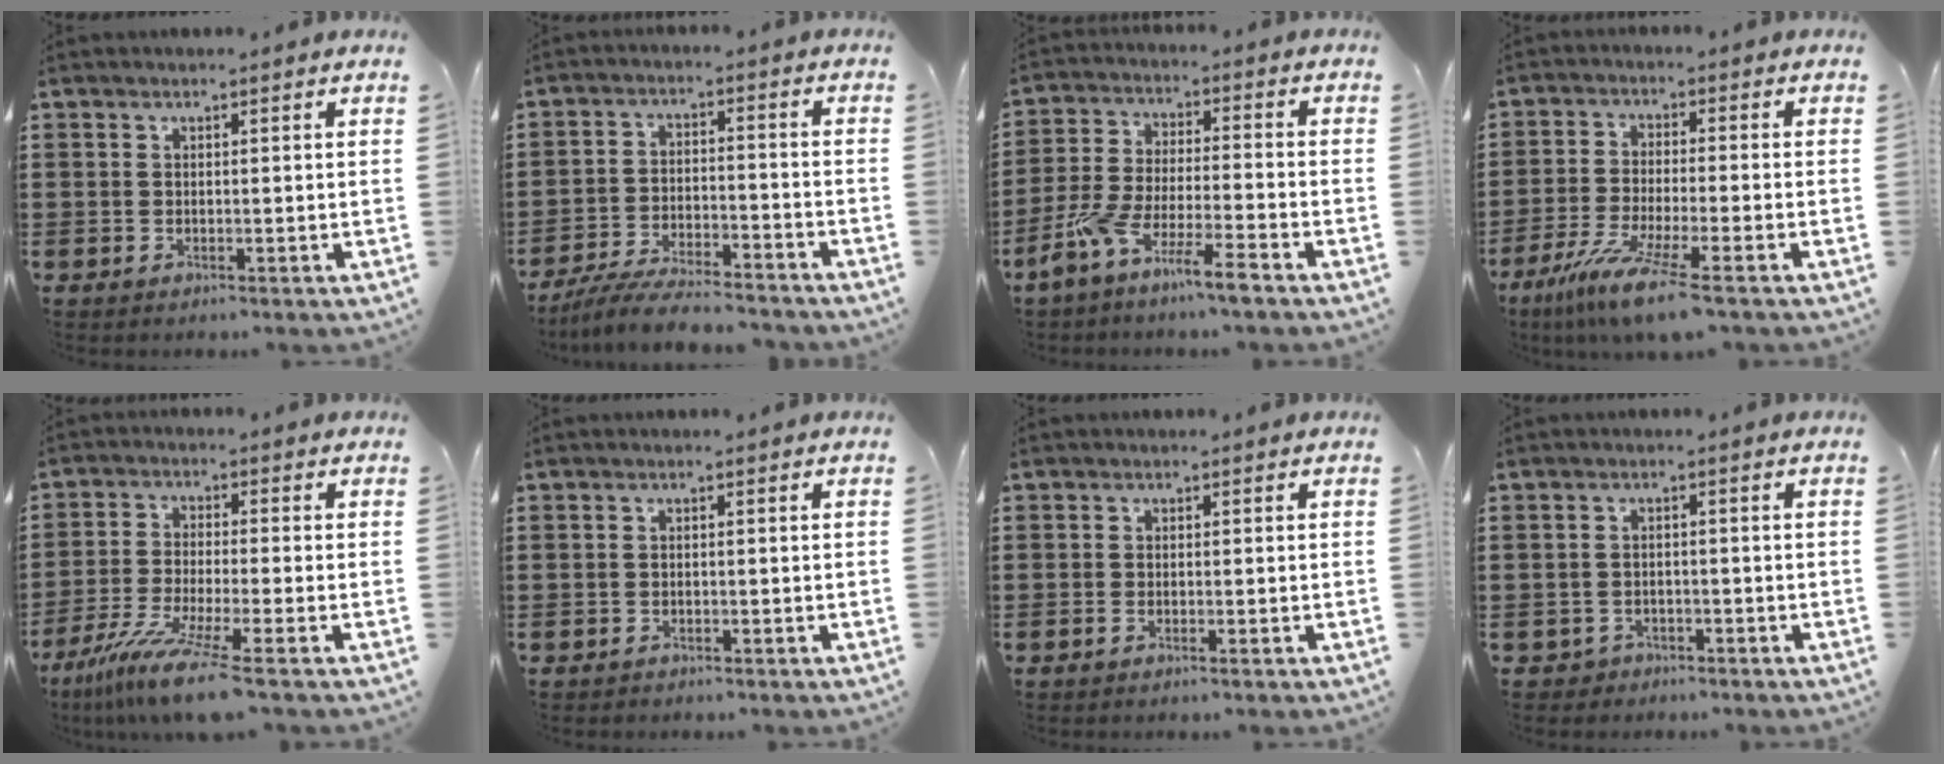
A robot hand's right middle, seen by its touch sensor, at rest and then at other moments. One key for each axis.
{"total": 7.0, "fx": -6.6, "fy": 0.5, "fz": 2.4, "tx": -0.052, "ty": -0.001, "tz": -0.126}
{"total": 8.2, "fx": -6.5, "fy": 0.0, "fz": 5.0, "tx": -0.122, "ty": -0.014, "tz": -0.132}
{"total": 7.7, "fx": -5.6, "fy": 0.0, "fz": 5.3, "tx": -0.112, "ty": -0.020, "tz": -0.106}
{"total": 8.4, "fx": -6.4, "fy": -0.1, "fz": 5.4, "tx": -0.111, "ty": -0.018, "tz": -0.123}
{"total": 0.7, "fx": -0.7, "fy": 0.2, "fz": 0.0, "tx": -0.002, "ty": 0.000, "tz": -0.015}
{"total": 0.6, "fx": -0.4, "fy": 0.1, "fz": 0.5, "tx": -0.009, "ty": -0.002, "tz": -0.008}
{"total": 0.9, "fx": -0.8, "fy": 0.2, "fz": -0.1, "tx": -0.001, "ty": 0.001, "tz": -0.019}